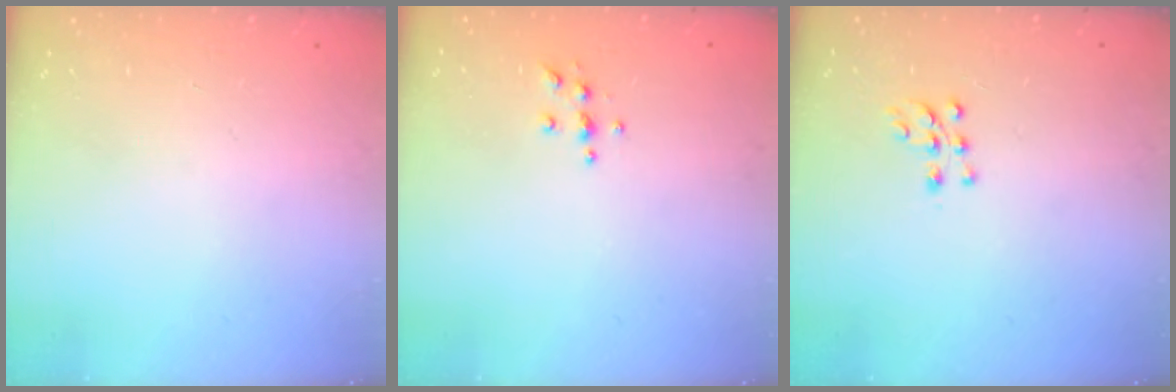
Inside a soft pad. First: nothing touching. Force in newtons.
{"total": 4.6, "press": 4.6, "slide": 0.5}
{"total": 6.9, "press": 6.8, "slide": 0.6}